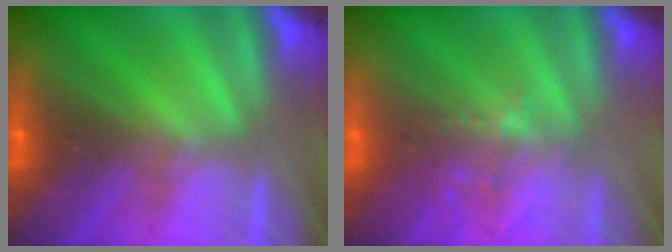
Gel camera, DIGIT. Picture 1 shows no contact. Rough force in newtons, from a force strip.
{"total": 1.6}